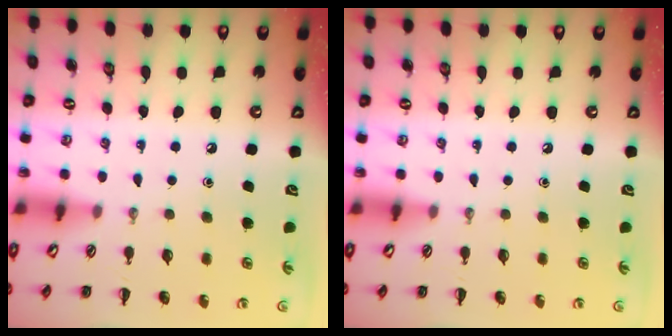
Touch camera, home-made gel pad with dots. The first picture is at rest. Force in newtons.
{"total": 0.0}